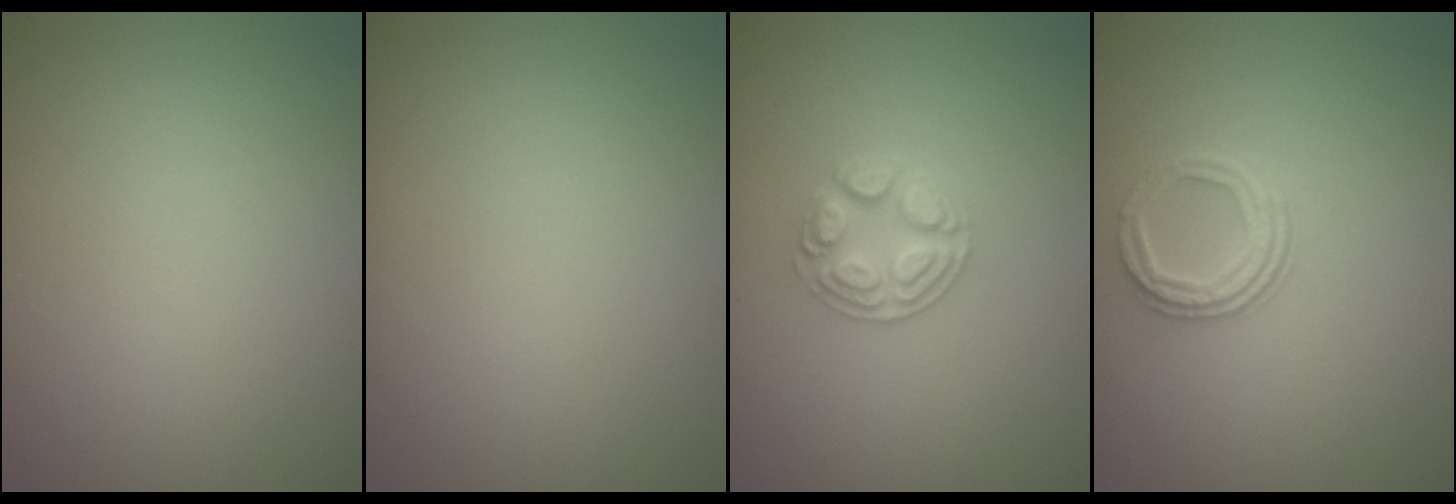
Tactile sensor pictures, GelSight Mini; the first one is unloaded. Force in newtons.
{"total": 0.0}
{"total": 2.7, "press": 2.6, "slide": 0.7}
{"total": 2.8, "press": 2.3, "slide": 1.5}